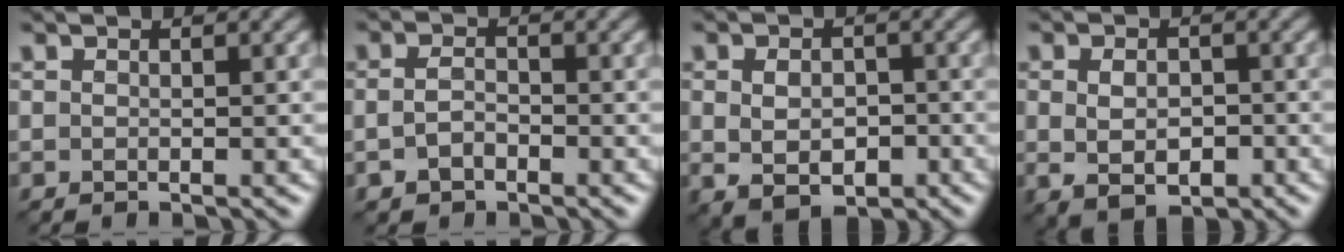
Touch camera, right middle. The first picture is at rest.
{"total": 1.5, "force": [-0.7, 0.8, 1.0], "torque": [-0.028, 0.003, -0.015]}
{"total": 3.9, "force": [-0.7, 2.6, 2.8], "torque": [-0.044, -0.005, -0.006]}
{"total": 3.4, "force": [-0.6, 2.2, 2.6], "torque": [-0.040, -0.004, -0.005]}